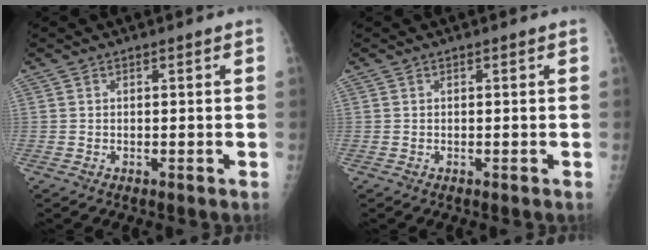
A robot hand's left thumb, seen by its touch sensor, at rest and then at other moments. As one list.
[{"total": 0.0}]